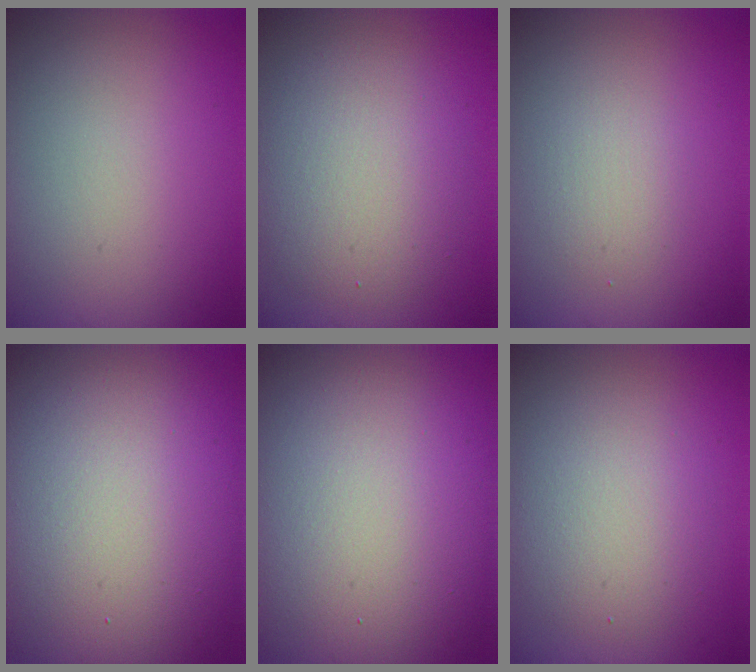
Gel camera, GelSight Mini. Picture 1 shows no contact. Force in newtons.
{"total": 5.2, "press": 5.2, "slide": 0.1}
{"total": 1.7, "press": 1.6, "slide": 0.1}
{"total": 19.8, "press": 19.8, "slide": 1.2}
{"total": 18.4, "press": 18.4, "slide": 1.2}
{"total": 4.0, "press": 4.0, "slide": 0.1}